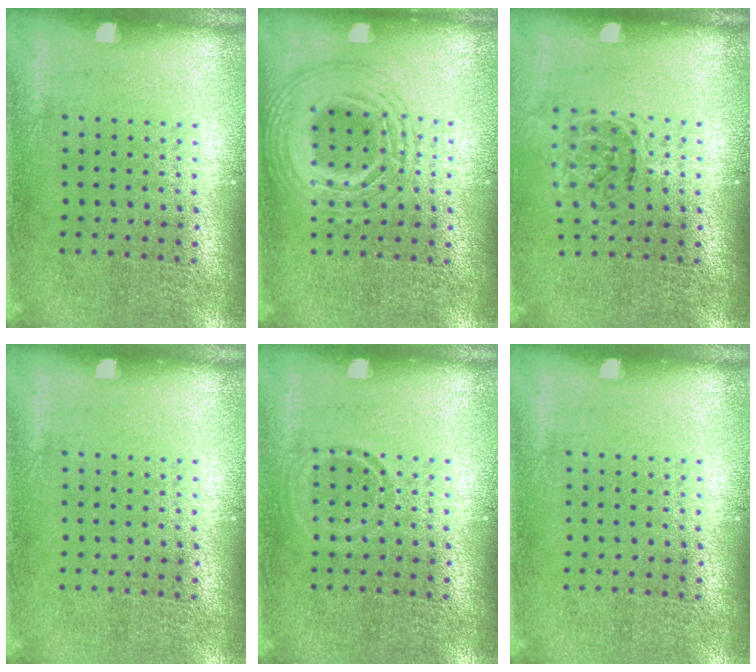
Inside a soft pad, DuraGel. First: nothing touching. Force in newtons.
{"total": 2.8, "press": 2.8, "slide": 0.3}
{"total": 1.1, "press": 1.1, "slide": 0.4}
{"total": 0.0}
{"total": 0.9, "press": 0.9, "slide": 0.2}
{"total": 0.0}